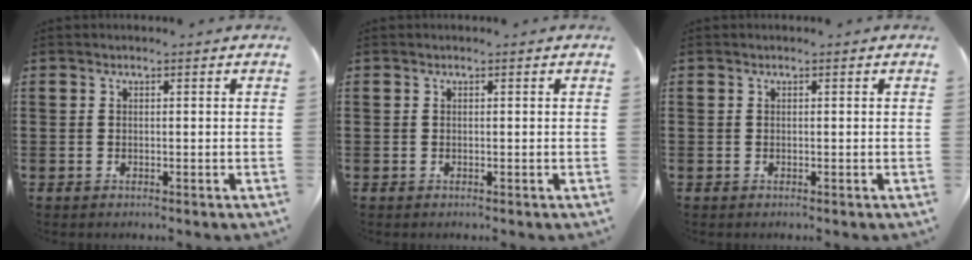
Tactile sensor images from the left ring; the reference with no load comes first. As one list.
[{"total": 0.0}, {"total": 0.0}]